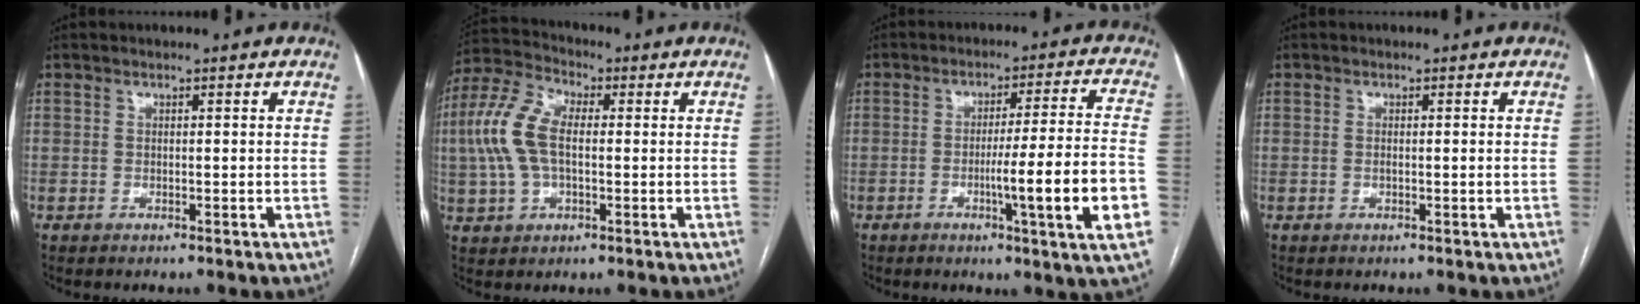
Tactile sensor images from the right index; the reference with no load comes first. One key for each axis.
{"total": 10.1, "fx": 0.4, "fy": 5.0, "fz": 8.8, "tx": -0.220, "ty": 0.026, "tz": 0.007}
{"total": 13.4, "fx": -3.8, "fy": -1.3, "fz": 12.8, "tx": -0.193, "ty": -0.014, "tz": -0.062}
{"total": 0.8, "fx": -0.1, "fy": 0.0, "fz": 0.8, "tx": -0.017, "ty": -0.001, "tz": 0.001}